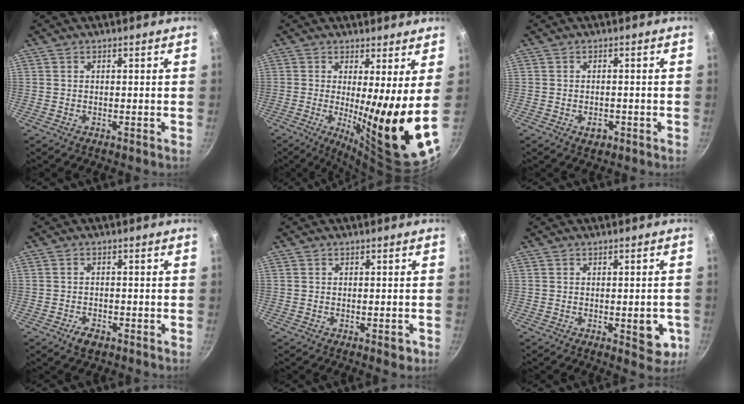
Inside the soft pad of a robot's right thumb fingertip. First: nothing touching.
{"total": 15.1, "force": [0.6, 1.7, 15.0], "torque": [-0.217, -0.042, 0.017]}
{"total": 2.6, "force": [-1.1, 1.6, 1.7], "torque": [-0.021, 0.008, -0.012]}
{"total": 3.1, "force": [-1.8, 1.7, 1.8], "torque": [-0.031, 0.013, -0.030]}
{"total": 2.1, "force": [-0.9, 1.0, 1.6], "torque": [-0.011, 0.008, -0.008]}
{"total": 6.4, "force": [-1.6, 3.0, 5.5], "torque": [-0.046, 0.003, -0.018]}